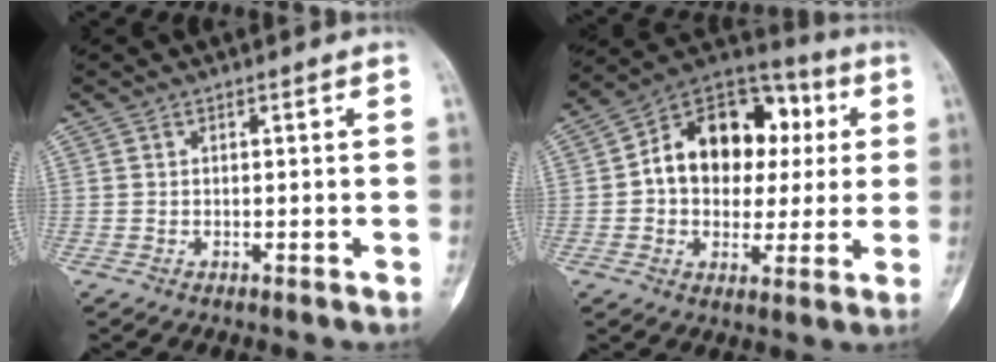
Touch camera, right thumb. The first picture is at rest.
{"total": 19.0, "force": [2.6, 13.7, 12.9], "torque": [-0.149, 0.030, 0.036]}